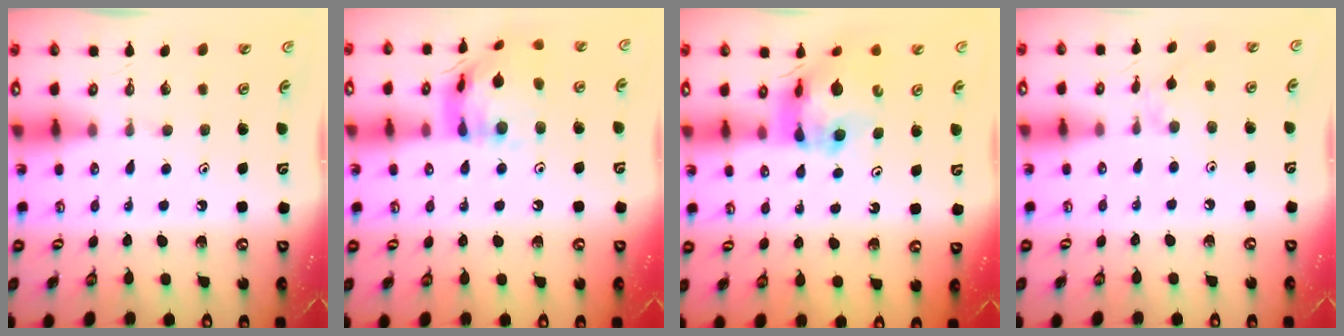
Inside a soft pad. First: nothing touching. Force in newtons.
{"total": 17.3, "press": 17.2, "slide": 1.8}
{"total": 11.7, "press": 11.7, "slide": 1.2}
{"total": 2.8, "press": 2.7, "slide": 0.4}